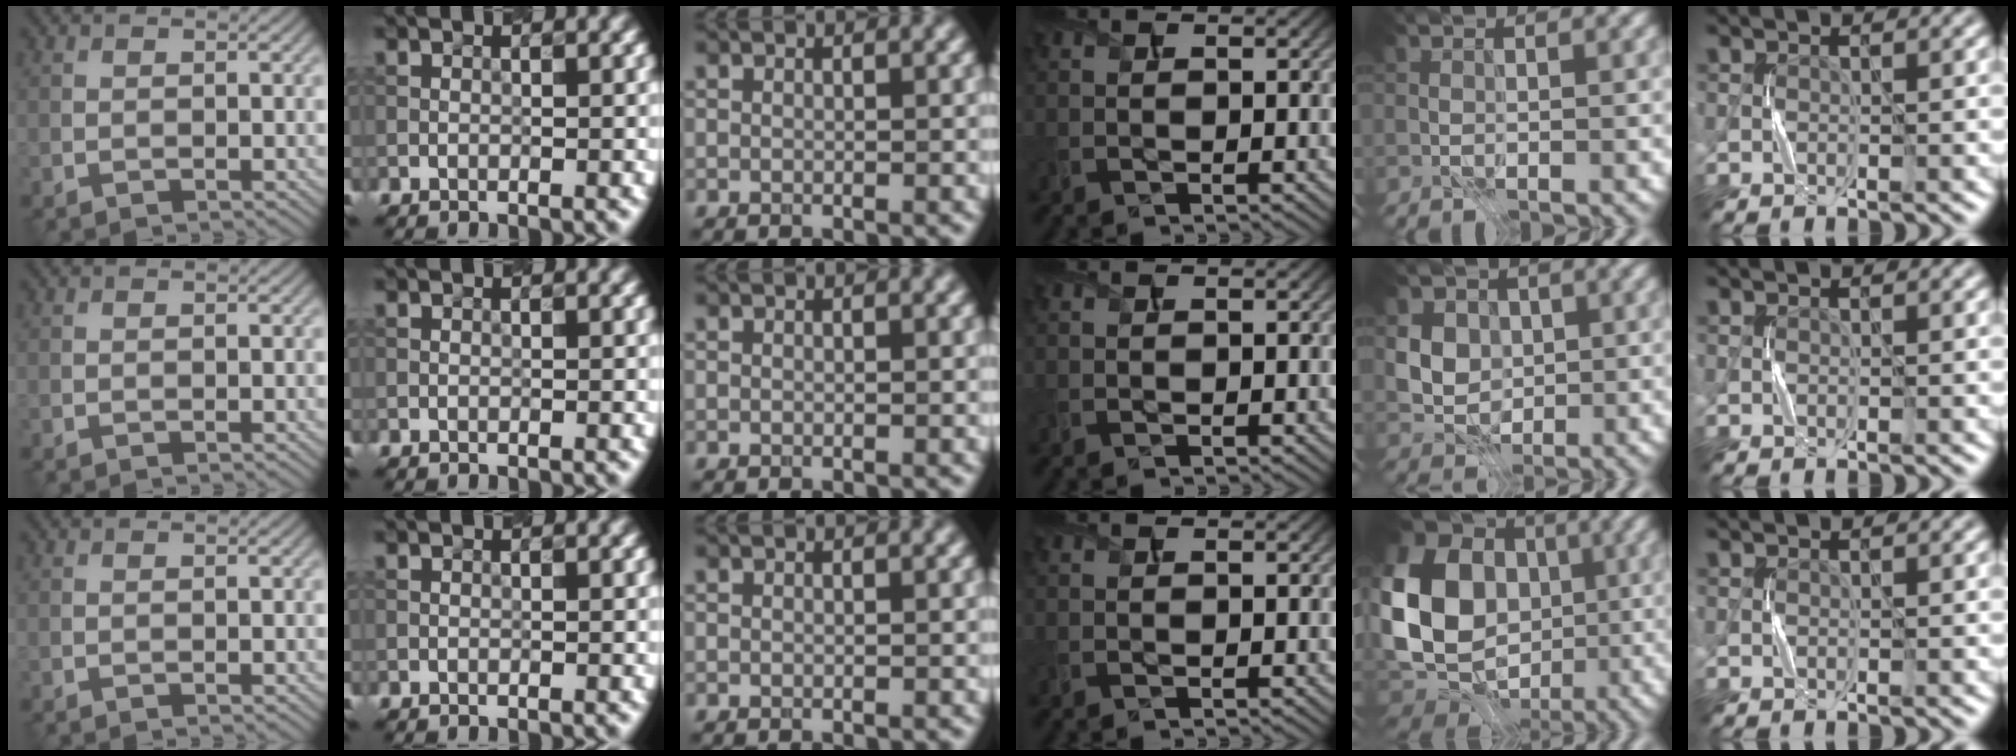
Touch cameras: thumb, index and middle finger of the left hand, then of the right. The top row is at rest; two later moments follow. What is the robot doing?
{"motion": "press", "object": "sticker"}